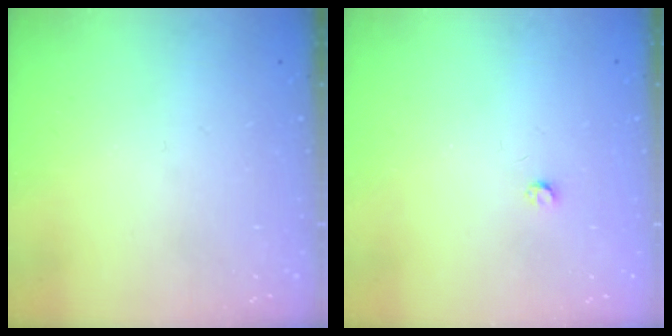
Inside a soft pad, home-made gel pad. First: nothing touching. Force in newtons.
{"total": 2.5, "press": 2.5, "slide": 0.4}